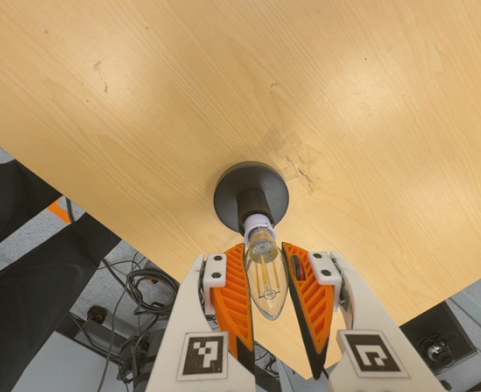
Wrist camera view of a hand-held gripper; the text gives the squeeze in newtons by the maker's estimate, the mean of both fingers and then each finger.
{"total": 10.2, "left": 9.1, "right": 11.3}